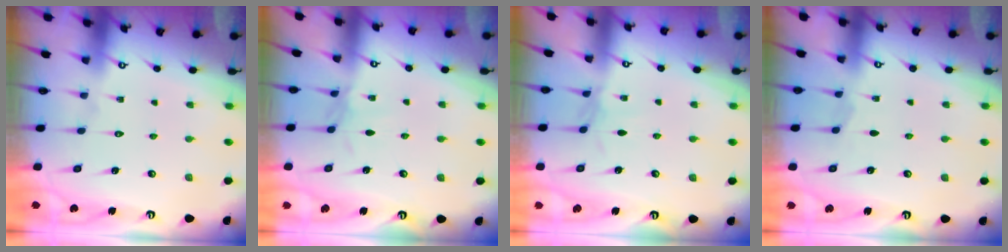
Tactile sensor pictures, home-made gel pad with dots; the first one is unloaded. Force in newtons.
{"total": 2.8, "press": 2.7, "slide": 0.5}
{"total": 2.3, "press": 2.2, "slide": 0.4}
{"total": 1.6, "press": 1.6, "slide": 0.4}